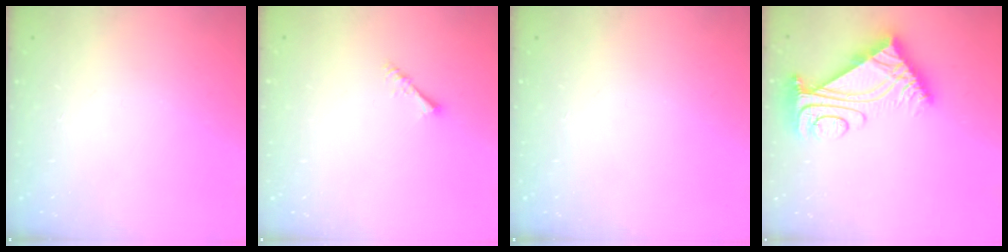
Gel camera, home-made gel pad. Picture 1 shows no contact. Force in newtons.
{"total": 1.6, "press": 1.5, "slide": 0.3}
{"total": 0.0}
{"total": 9.6, "press": 9.6, "slide": 0.9}